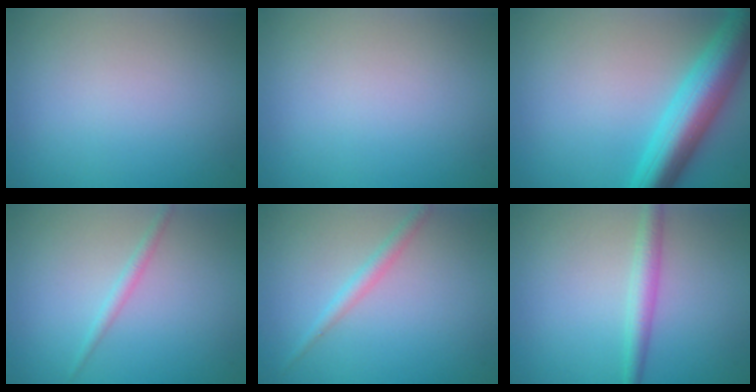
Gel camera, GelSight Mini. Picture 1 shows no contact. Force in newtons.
{"total": 0.0}
{"total": 7.7, "press": 7.7, "slide": 0.3}
{"total": 1.1, "press": 1.1, "slide": 0.0}
{"total": 1.5, "press": 1.5, "slide": 0.1}
{"total": 2.4, "press": 2.4, "slide": 0.0}